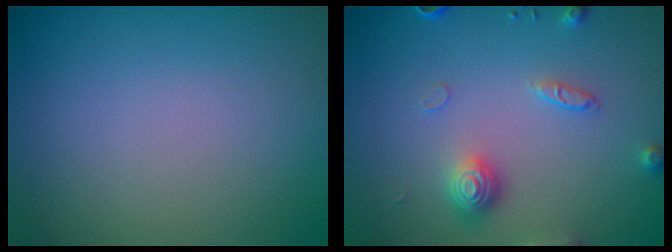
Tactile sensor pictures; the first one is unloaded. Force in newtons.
{"total": 3.0, "press": 2.8, "slide": 1.1}